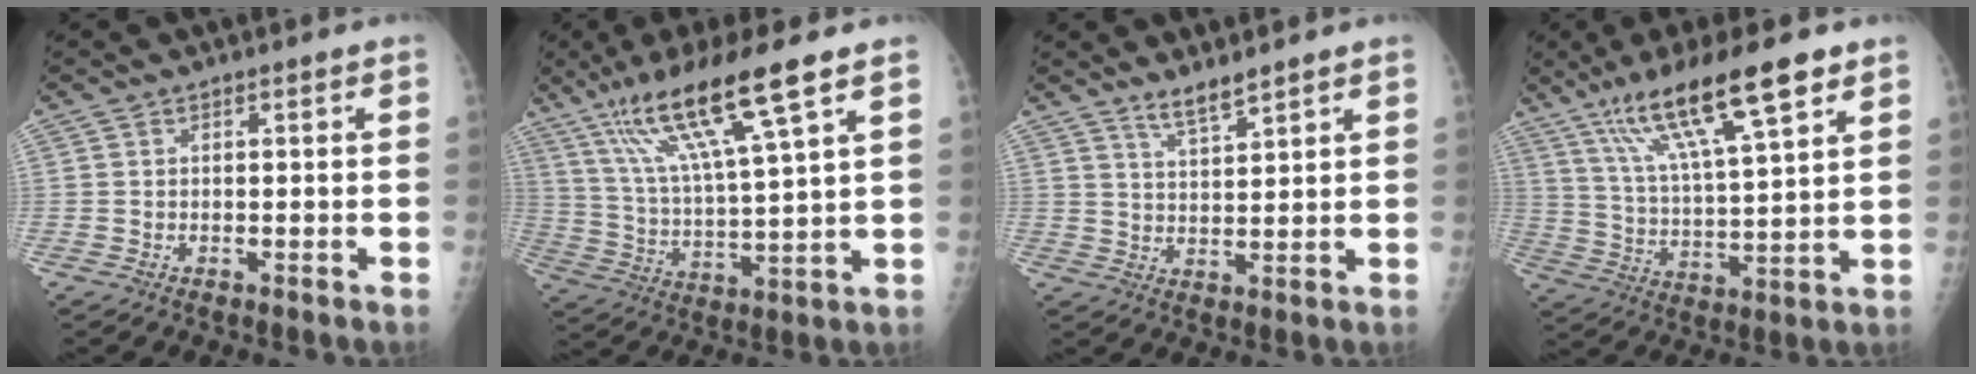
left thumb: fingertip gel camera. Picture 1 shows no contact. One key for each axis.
{"total": 16.8, "fx": 10.0, "fy": 2.3, "fz": 13.3, "tx": -0.247, "ty": -0.030, "tz": 0.190}
{"total": 4.3, "fx": 3.6, "fy": 0.4, "fz": 2.1, "tx": -0.038, "ty": -0.029, "tz": 0.071}
{"total": 17.4, "fx": 10.5, "fy": 3.1, "fz": 13.5, "tx": -0.230, "ty": -0.031, "tz": 0.193}